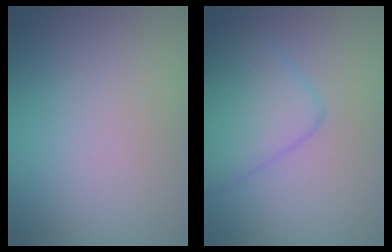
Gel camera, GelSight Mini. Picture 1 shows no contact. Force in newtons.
{"total": 4.5, "press": 4.5, "slide": 0.2}